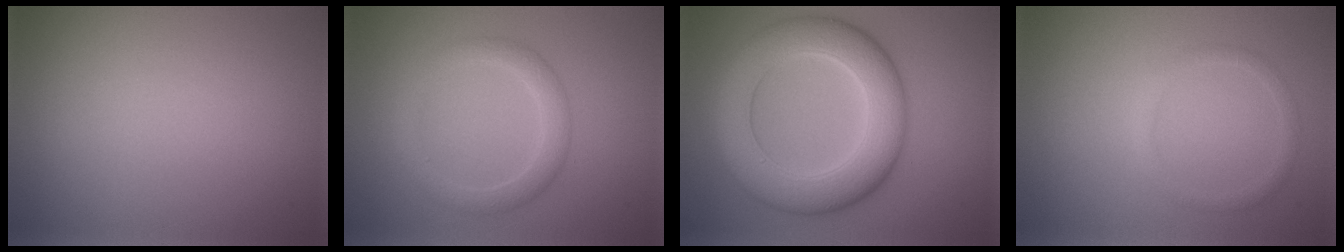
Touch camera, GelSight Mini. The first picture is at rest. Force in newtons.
{"total": 2.6, "press": 2.6, "slide": 0.1}
{"total": 8.6, "press": 8.6, "slide": 0.2}
{"total": 1.2, "press": 1.2, "slide": 0.0}